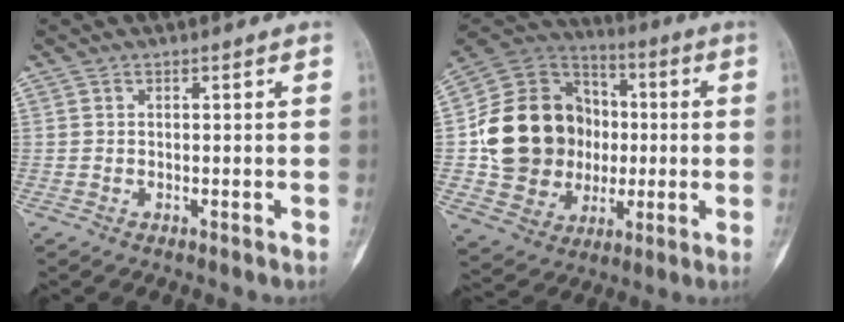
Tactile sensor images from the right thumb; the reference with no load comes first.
{"total": 22.2, "force": [0.0, 18.8, 11.8], "torque": [-0.172, 0.029, 0.016]}